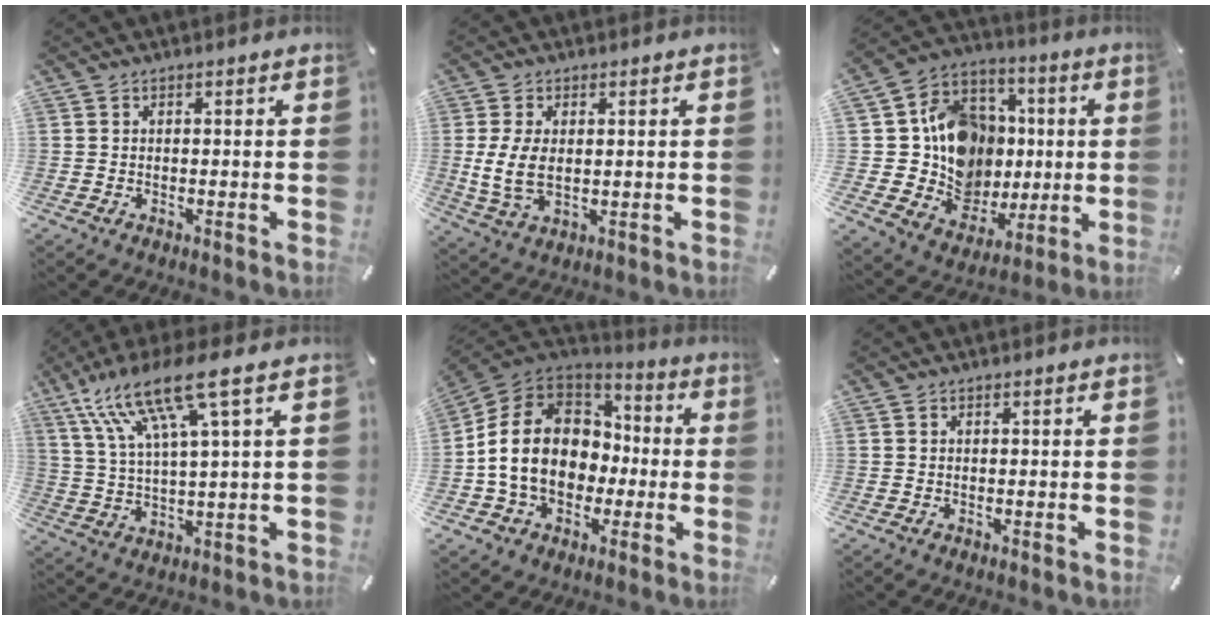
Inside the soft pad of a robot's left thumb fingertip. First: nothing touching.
{"total": 7.2, "force": [0.6, 4.0, 6.0], "torque": [-0.136, -0.006, 0.005]}
{"total": 16.2, "force": [0.7, 14.9, 6.3], "torque": [-0.118, -0.014, 0.035]}
{"total": 15.8, "force": [8.8, 2.8, 12.8], "torque": [-0.272, -0.032, 0.142]}
{"total": 16.7, "force": [-1.8, 13.9, 9.1], "torque": [-0.184, 0.025, -0.027]}
{"total": 0.0}